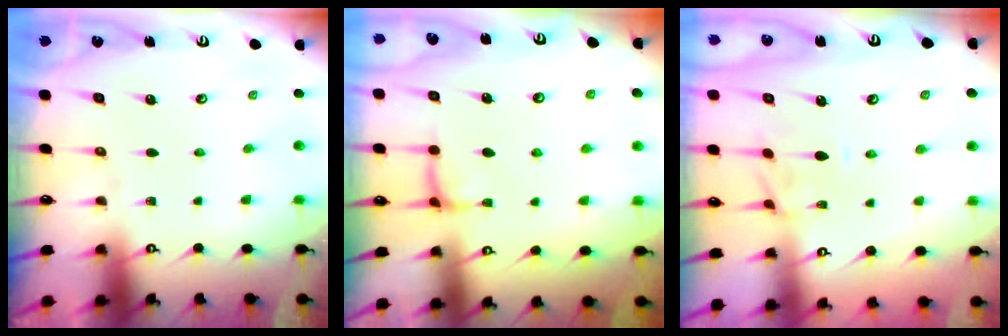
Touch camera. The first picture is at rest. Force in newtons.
{"total": 0.8, "press": 0.3, "slide": 0.7}
{"total": 0.9, "press": 0.3, "slide": 0.9}